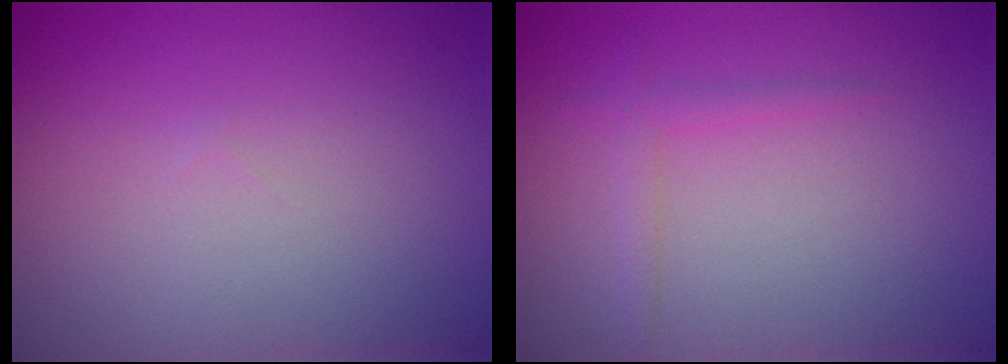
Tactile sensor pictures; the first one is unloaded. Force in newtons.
{"total": 1.4, "press": 1.4, "slide": 0.0}